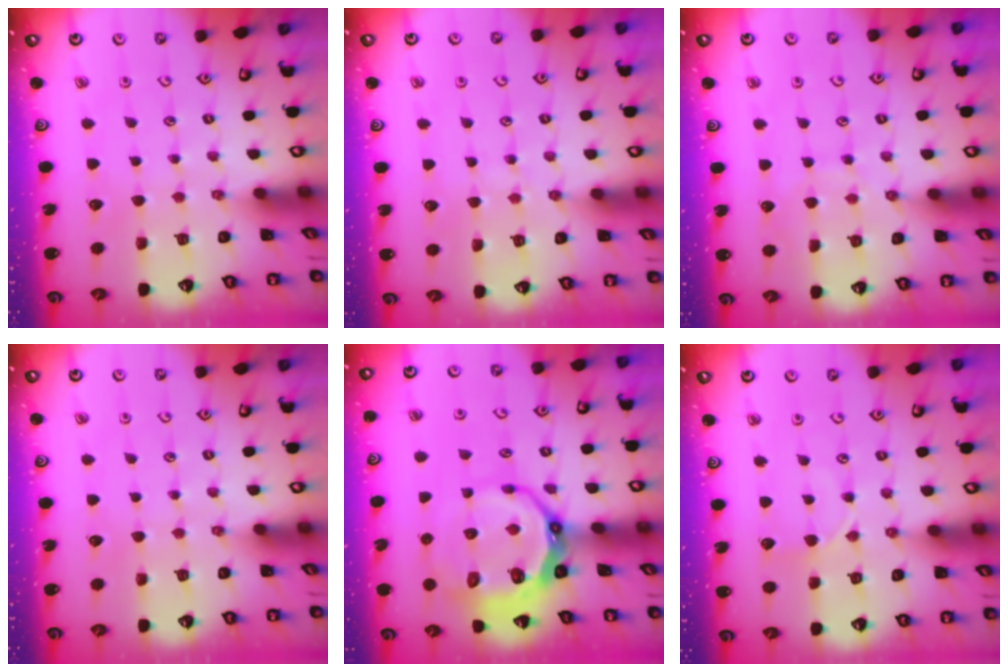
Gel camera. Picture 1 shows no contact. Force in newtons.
{"total": 4.7, "press": 4.7, "slide": 0.5}
{"total": 6.3, "press": 6.2, "slide": 0.6}
{"total": 0.0}
{"total": 13.2, "press": 12.5, "slide": 4.3}
{"total": 3.6, "press": 3.6, "slide": 0.4}